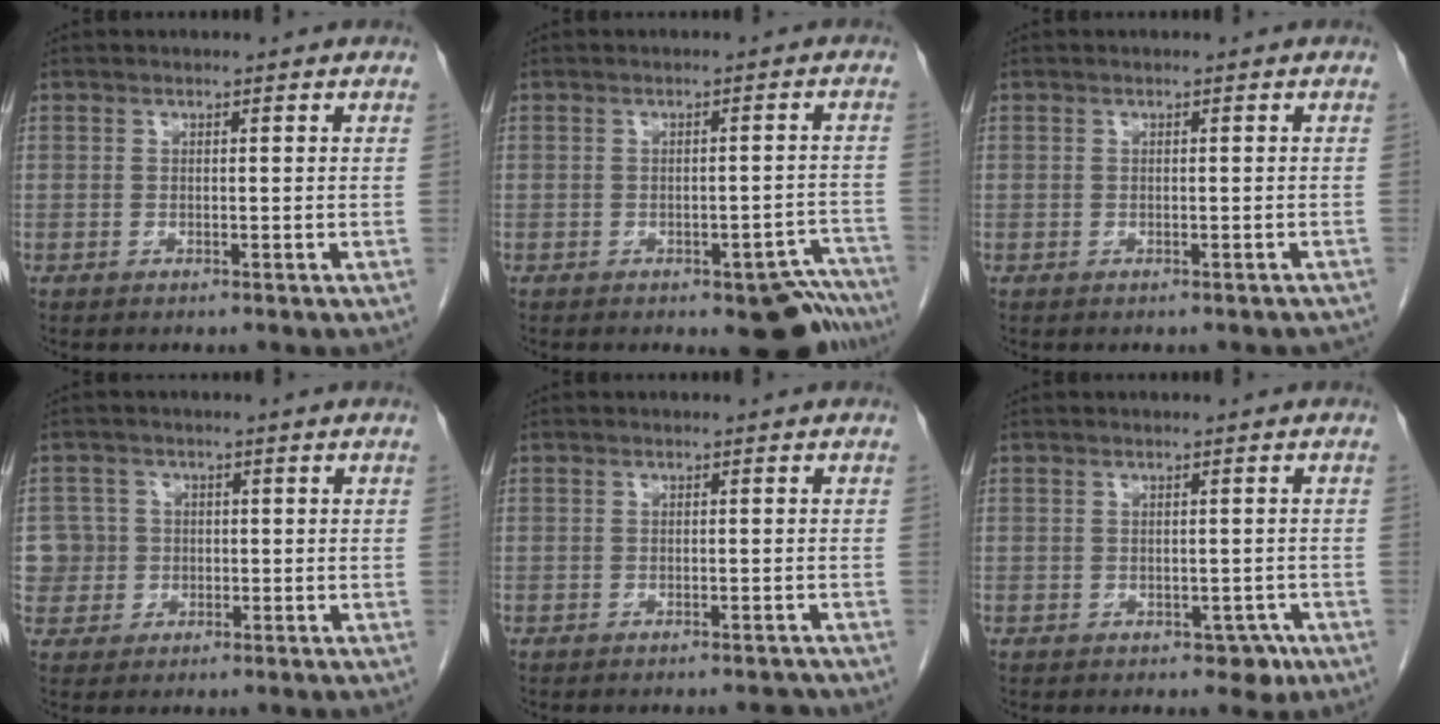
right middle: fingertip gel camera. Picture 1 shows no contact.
{"total": 7.5, "force": [-6.1, 2.0, 3.7], "torque": [-0.009, 0.008, -0.077]}
{"total": 3.6, "force": [-3.3, 1.1, 0.9], "torque": [-0.010, -0.006, -0.032]}
{"total": 4.5, "force": [0.0, 4.5, -0.4], "torque": [0.016, 0.014, 0.002]}
{"total": 1.7, "force": [-1.7, -0.1, 0.2], "torque": [0.000, -0.004, -0.021]}
{"total": 2.3, "force": [-1.0, 1.5, 1.4], "torque": [-0.008, 0.001, -0.004]}